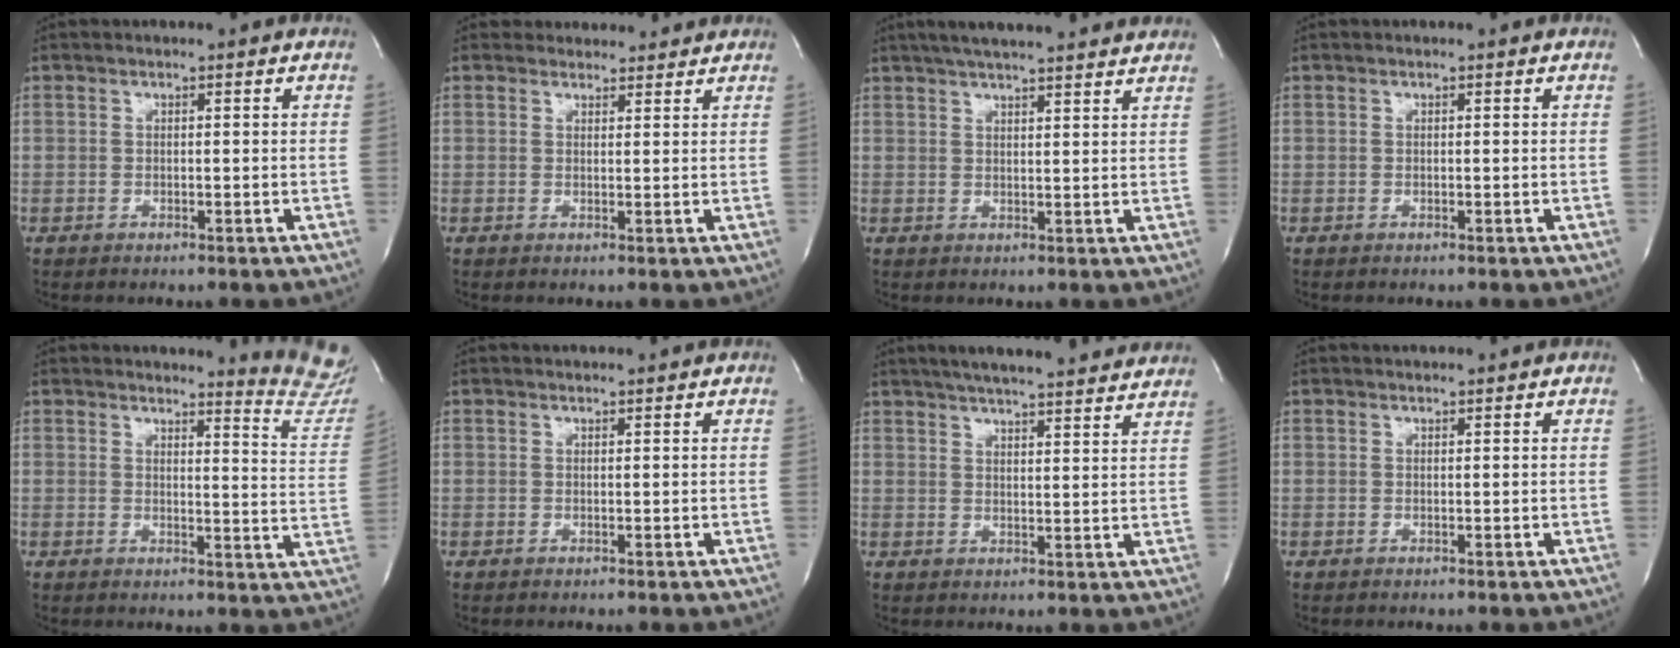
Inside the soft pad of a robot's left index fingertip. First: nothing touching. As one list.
[{"total": 4.0, "force": [3.7, 1.6, -0.3], "torque": [0.004, 0.009, 0.042]}, {"total": 13.4, "force": [11.7, 1.3, 6.5], "torque": [-0.107, 0.031, 0.154]}, {"total": 0.0}, {"total": 10.1, "force": [10.1, -0.4, 0.5], "torque": [0.001, -0.114, 0.089]}, {"total": 2.0, "force": [2.0, 0.3, 0.2], "torque": [-0.011, 0.014, 0.026]}, {"total": 19.0, "force": [17.0, 2.2, 8.2], "torque": [-0.127, 0.019, 0.219]}, {"total": 1.6, "force": [1.6, 0.1, 0.2], "torque": [-0.010, 0.013, 0.023]}]